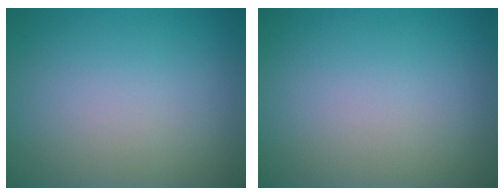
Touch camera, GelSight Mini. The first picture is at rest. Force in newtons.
{"total": 0.0}